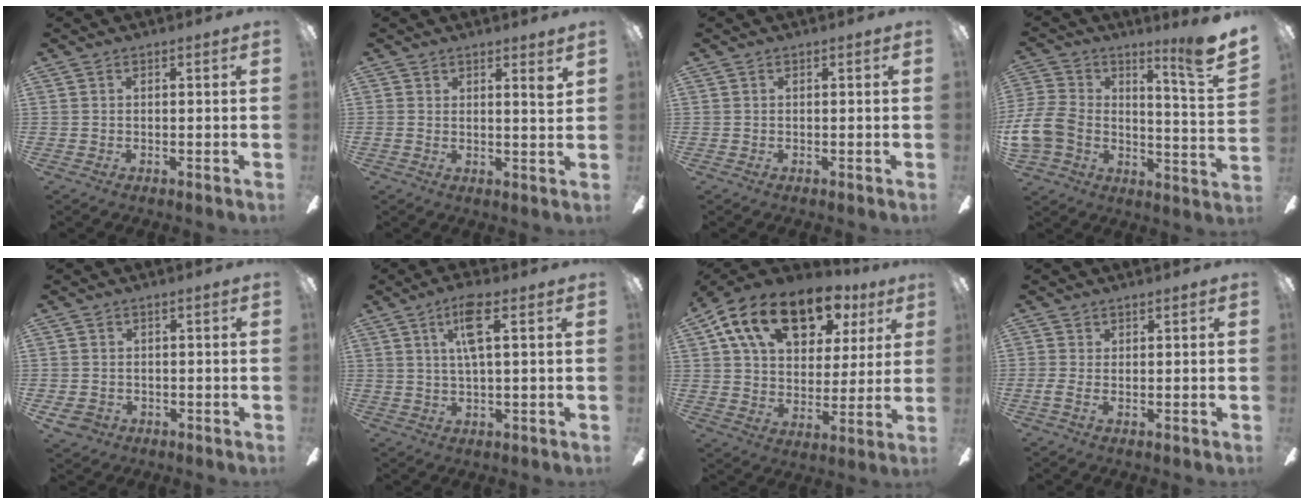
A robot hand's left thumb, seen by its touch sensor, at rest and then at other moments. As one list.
[{"total": 2.7, "force": [1.8, 0.2, 2.0], "torque": [-0.027, -0.009, 0.027]}, {"total": 0.0}, {"total": 14.7, "force": [6.2, 6.4, 11.7], "torque": [-0.194, -0.039, 0.104]}, {"total": 3.1, "force": [-1.2, 2.7, 1.1], "torque": [-0.031, 0.005, -0.025]}, {"total": 8.3, "force": [3.3, 2.0, 7.3], "torque": [-0.134, 0.002, 0.051]}, {"total": 18.9, "force": [11.4, 10.5, 10.8], "torque": [-0.181, -0.051, 0.198]}, {"total": 1.6, "force": [0.2, 0.5, 1.5], "torque": [-0.020, -0.004, 0.003]}]